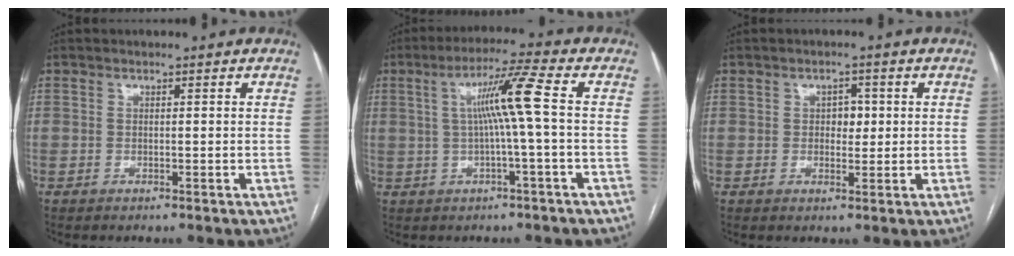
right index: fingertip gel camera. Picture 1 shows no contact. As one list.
[{"total": 7.9, "force": [0.5, -1.2, 7.7], "torque": [-0.133, 0.015, 0.012]}, {"total": 2.7, "force": [0.3, 1.8, 2.0], "torque": [-0.020, 0.005, 0.004]}]